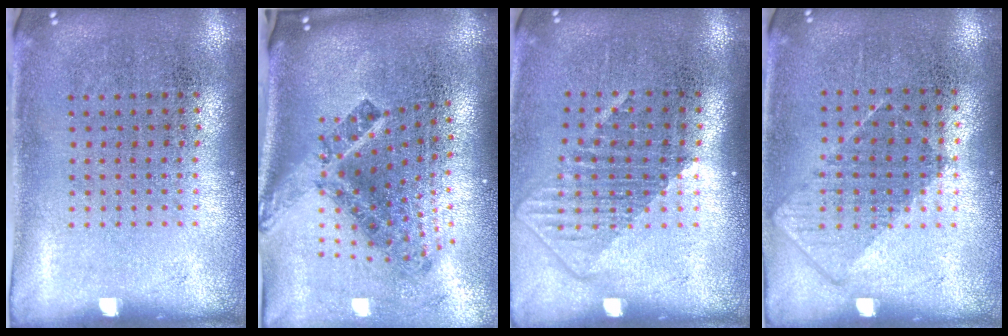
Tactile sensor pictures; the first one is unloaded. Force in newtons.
{"total": 2.9, "press": 1.7, "slide": 2.4}
{"total": 1.4, "press": 1.1, "slide": 0.9}
{"total": 0.9, "press": 0.7, "slide": 0.5}